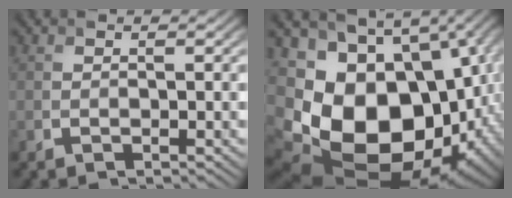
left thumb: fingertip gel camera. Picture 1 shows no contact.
{"total": 21.0, "force": [-4.1, 14.9, 14.2], "torque": [-0.272, -0.045, -0.038]}